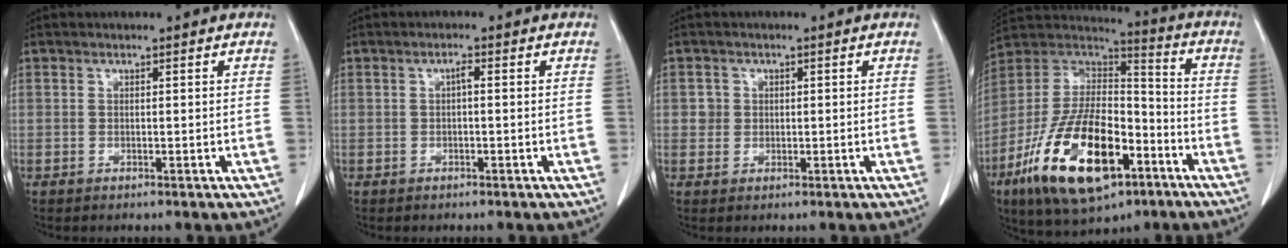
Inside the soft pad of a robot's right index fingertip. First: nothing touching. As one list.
[{"total": 1.1, "force": [0.0, 0.3, 1.1], "torque": [-0.019, 0.004, 0.001]}, {"total": 2.0, "force": [0.4, 1.9, 0.1], "torque": [0.008, 0.003, 0.002]}, {"total": 23.0, "force": [-10.5, 9.6, 18.1], "torque": [-0.367, -0.013, -0.178]}]